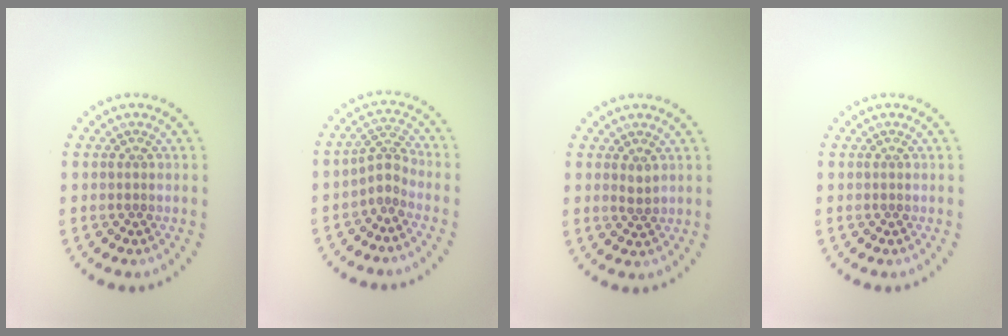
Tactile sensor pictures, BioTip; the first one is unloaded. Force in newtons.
{"total": 2.1, "press": 1.4, "slide": 1.6}
{"total": 0.9, "press": 0.8, "slide": 0.3}
{"total": 0.0}